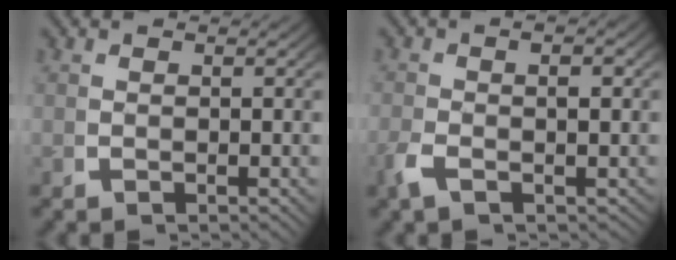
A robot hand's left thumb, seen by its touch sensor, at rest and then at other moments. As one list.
[{"total": 2.6, "force": [-1.0, 1.2, 2.0], "torque": [-0.049, -0.007, -0.017]}]